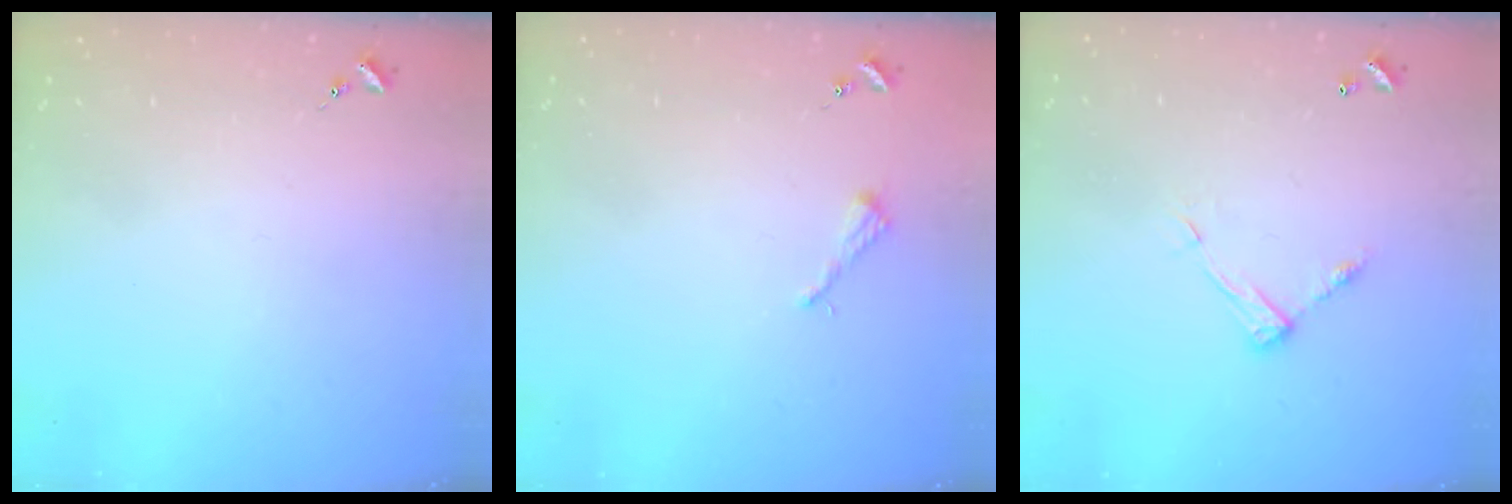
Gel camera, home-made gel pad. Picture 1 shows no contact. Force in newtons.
{"total": 2.6, "press": 2.6, "slide": 0.3}
{"total": 7.9, "press": 7.9, "slide": 0.3}